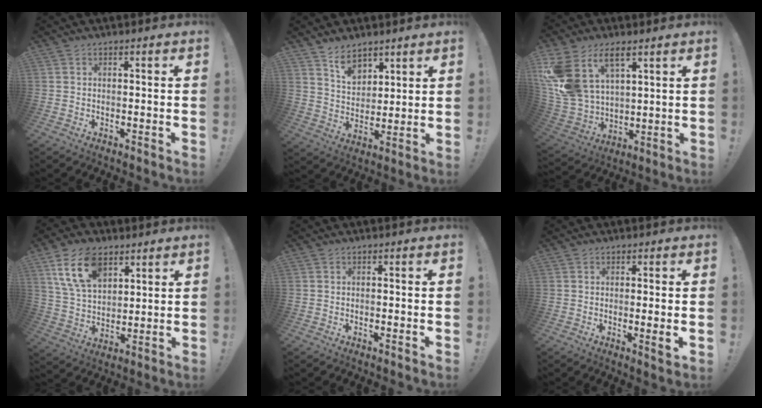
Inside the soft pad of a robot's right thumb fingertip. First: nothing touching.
{"total": 8.0, "force": [6.1, 4.6, 2.4], "torque": [-0.035, -0.045, 0.115]}
{"total": 15.8, "force": [8.0, 9.9, 9.4], "torque": [-0.202, -0.047, 0.152]}
{"total": 14.9, "force": [8.0, 8.9, 8.9], "torque": [-0.166, -0.027, 0.150]}
{"total": 0.7, "force": [-0.4, 0.0, 0.5], "torque": [-0.016, 0.003, -0.006]}
{"total": 3.2, "force": [-0.3, -0.4, 3.2], "torque": [-0.048, -0.009, -0.004]}